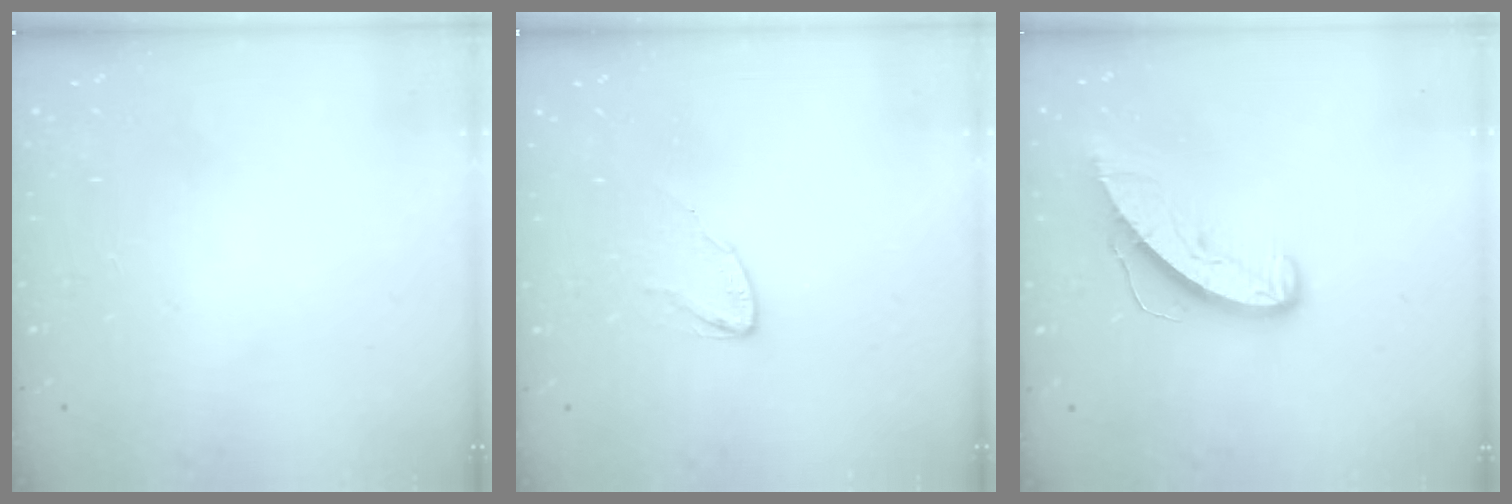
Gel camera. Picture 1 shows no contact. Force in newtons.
{"total": 3.8, "press": 3.7, "slide": 0.4}
{"total": 8.5, "press": 8.5, "slide": 0.6}